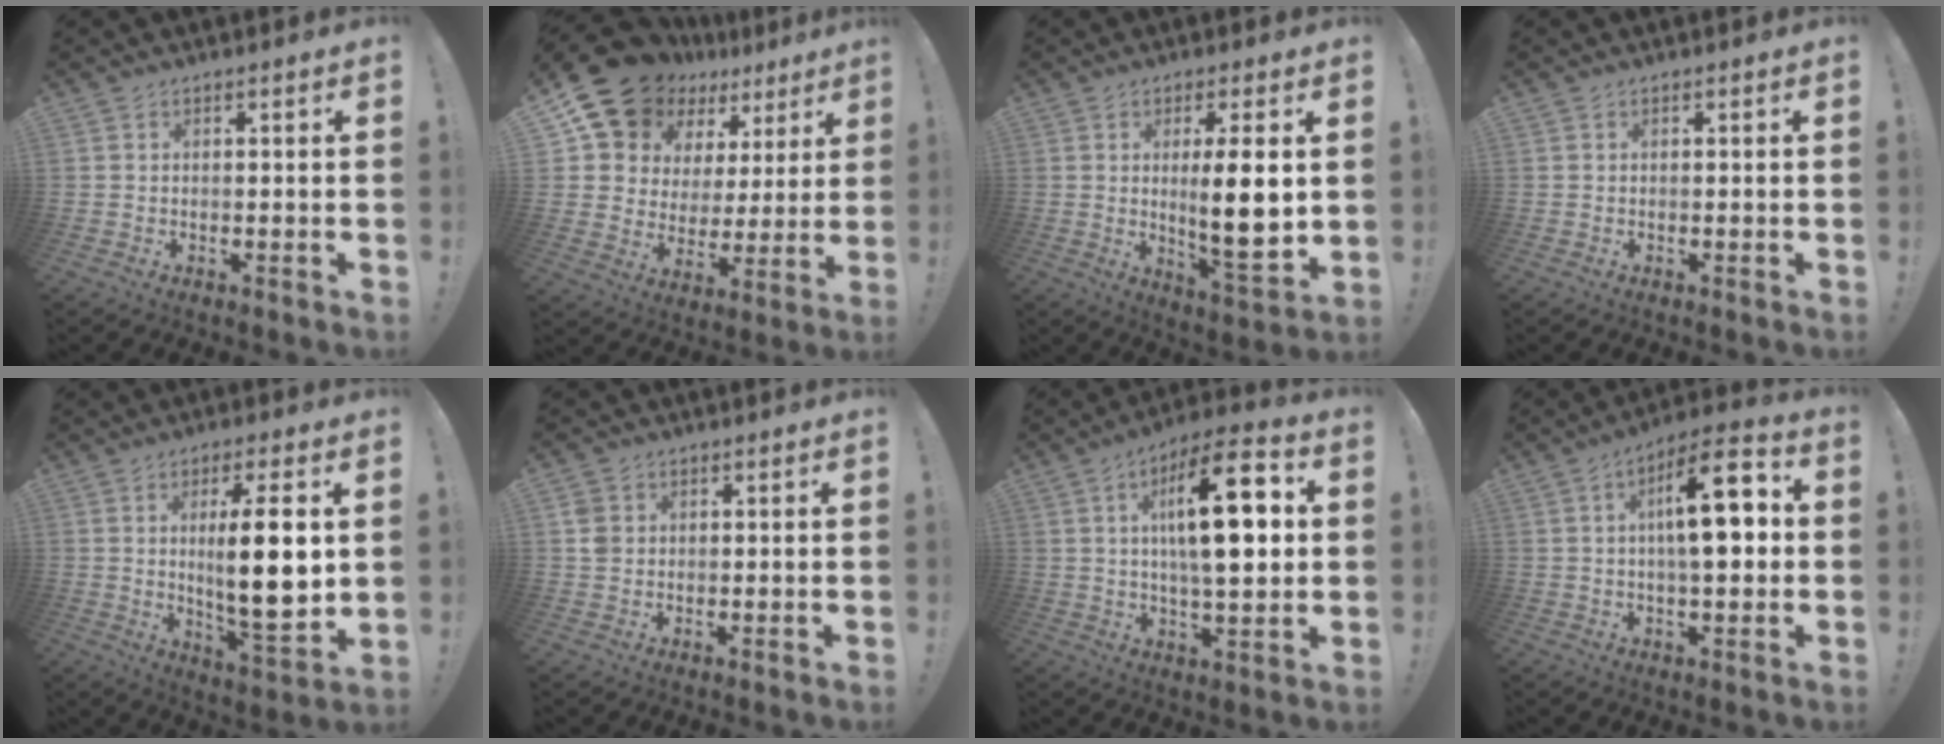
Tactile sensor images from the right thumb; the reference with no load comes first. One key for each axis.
{"total": 16.7, "fx": 12.9, "fy": 9.2, "fz": 5.2, "tx": -0.101, "ty": -0.089, "tz": 0.250}
{"total": 12.1, "fx": 1.4, "fy": 2.0, "fz": 11.8, "tx": -0.190, "ty": -0.020, "tz": 0.017}
{"total": 0.0}
{"total": 15.2, "fx": 2.3, "fy": 3.3, "fz": 14.7, "tx": -0.233, "ty": -0.023, "tz": 0.023}
{"total": 3.4, "fx": 0.8, "fy": 2.9, "fz": 1.5, "tx": -0.014, "ty": 0.003, "tz": 0.015}
{"total": 19.9, "fx": 3.6, "fy": 7.1, "fz": 18.3, "tx": -0.284, "ty": -0.006, "tz": 0.043}
{"total": 15.2, "fx": 1.4, "fy": 5.7, "fz": 14.1, "tx": -0.199, "ty": 0.003, "tz": 0.014}